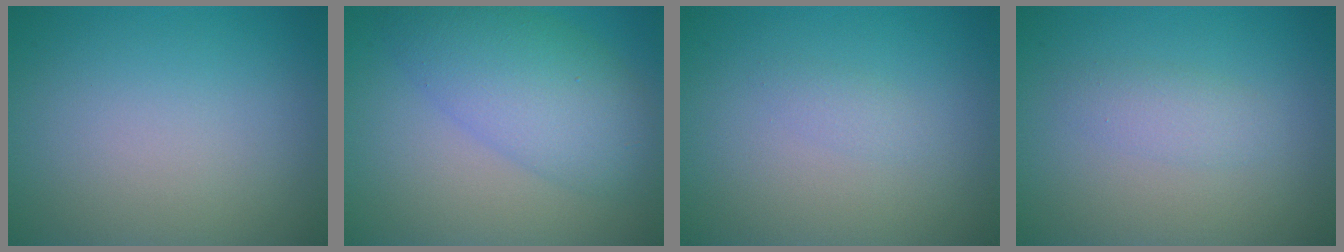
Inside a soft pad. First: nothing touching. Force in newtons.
{"total": 4.7, "press": 4.7, "slide": 0.1}
{"total": 0.9, "press": 0.9, "slide": 0.1}
{"total": 1.6, "press": 1.6, "slide": 0.0}